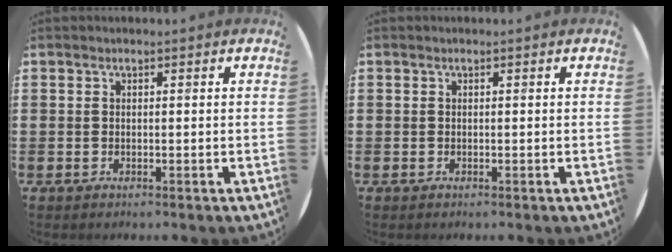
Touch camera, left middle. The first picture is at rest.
{"total": 0.0}